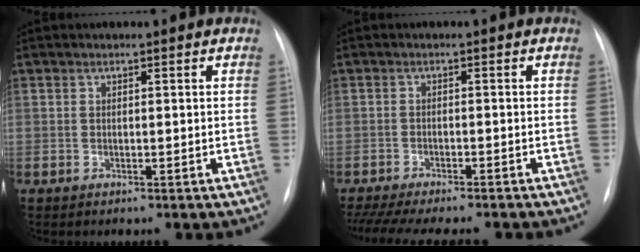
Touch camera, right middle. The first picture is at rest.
{"total": 14.8, "force": [-12.9, 2.6, 6.8], "torque": [-0.128, -0.018, -0.177]}